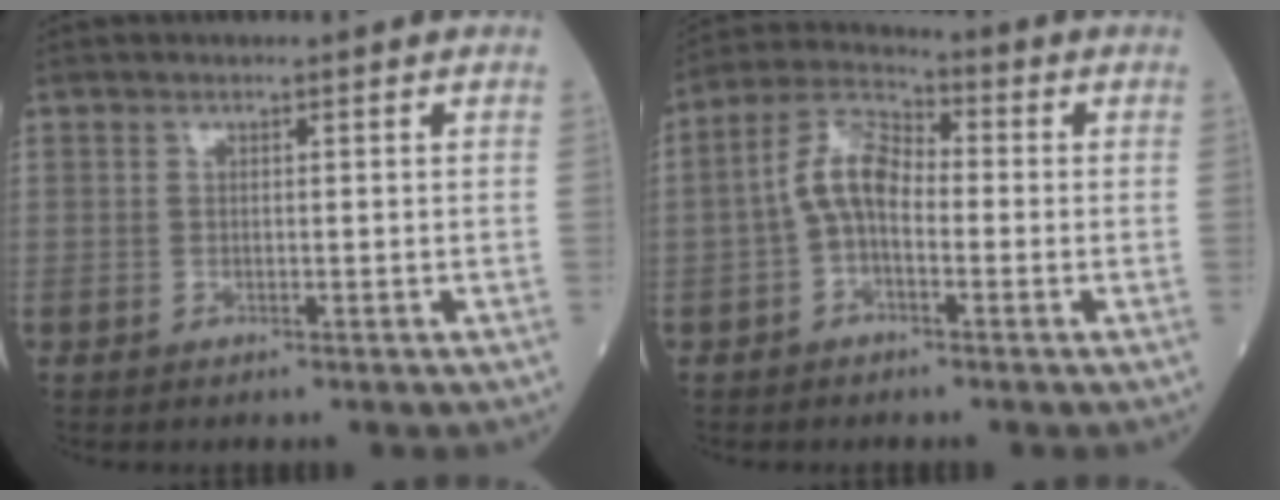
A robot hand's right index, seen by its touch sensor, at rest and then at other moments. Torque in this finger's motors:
{"motor_torque": [0.52, 0.23, 0.20, 0.07]}